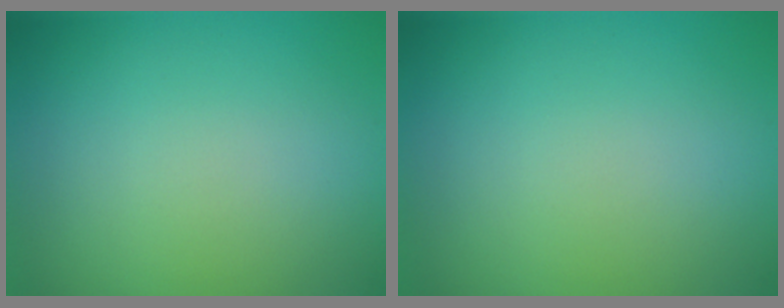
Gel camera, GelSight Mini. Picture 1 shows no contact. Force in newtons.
{"total": 0.0}